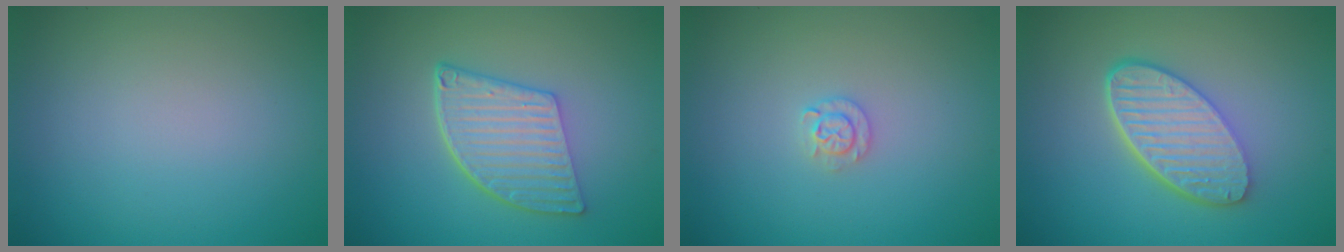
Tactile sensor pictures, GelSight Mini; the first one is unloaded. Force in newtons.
{"total": 5.9, "press": 4.3, "slide": 4.0}
{"total": 1.3, "press": 1.3, "slide": 0.2}
{"total": 6.0, "press": 4.4, "slide": 4.1}